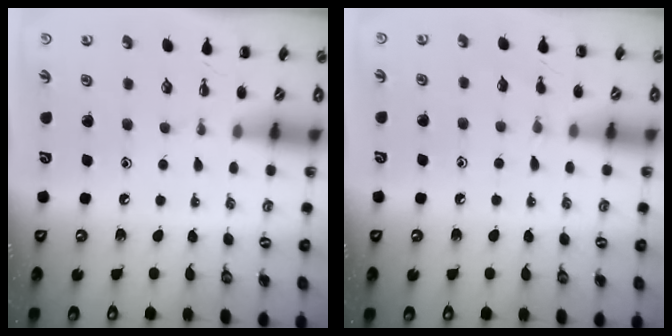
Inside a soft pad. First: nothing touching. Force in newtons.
{"total": 6.7, "press": 6.4, "slide": 2.0}